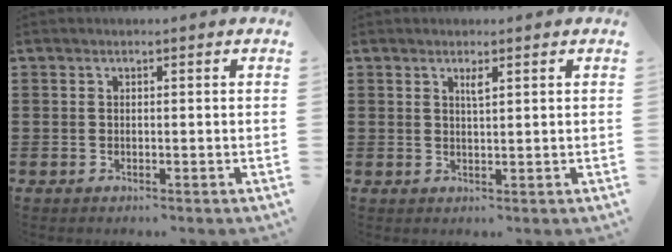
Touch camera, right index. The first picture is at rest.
{"total": 1.4, "force": [0.8, 0.2, 1.2], "torque": [-0.016, -0.003, 0.012]}